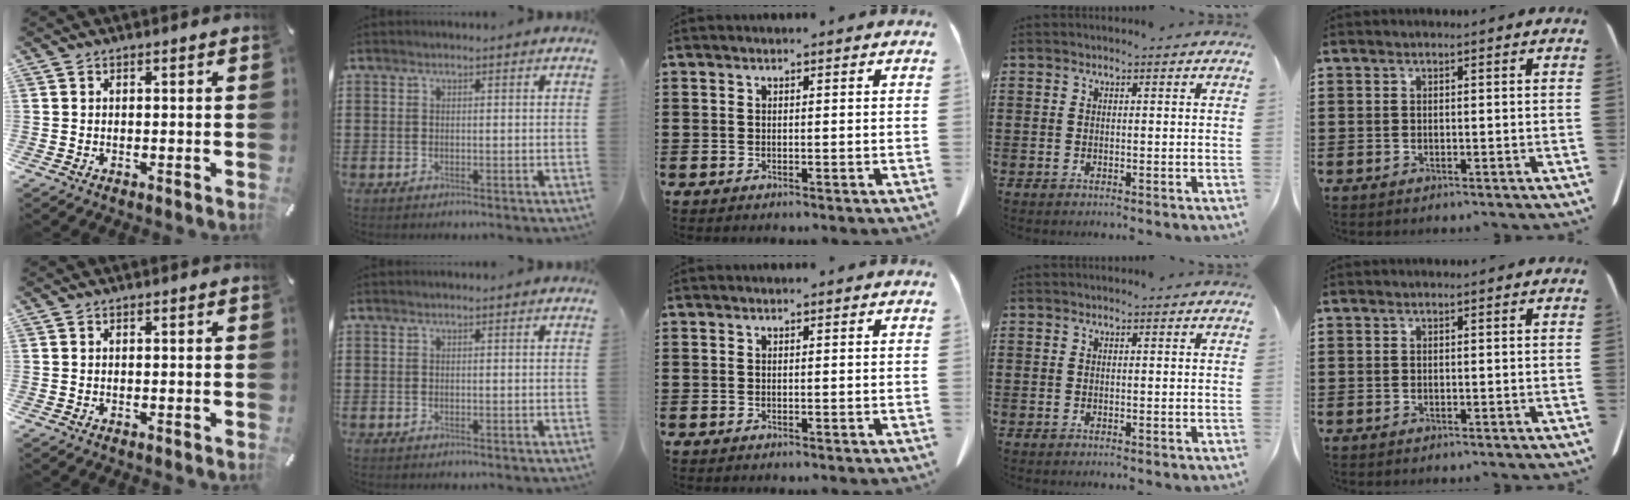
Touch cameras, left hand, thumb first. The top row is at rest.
{}